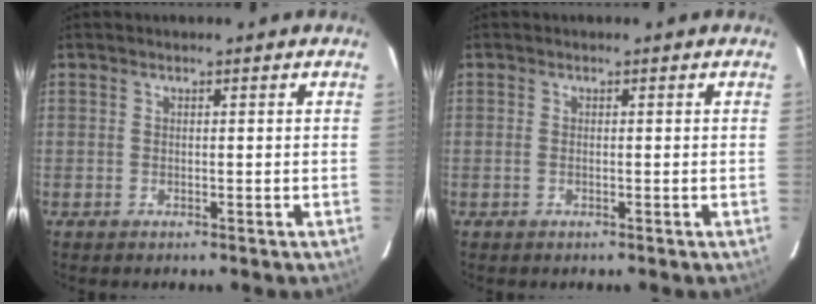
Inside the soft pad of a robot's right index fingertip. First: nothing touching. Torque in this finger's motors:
{"motor_torque": [-0.08, 0.07, -0.04, -0.01]}